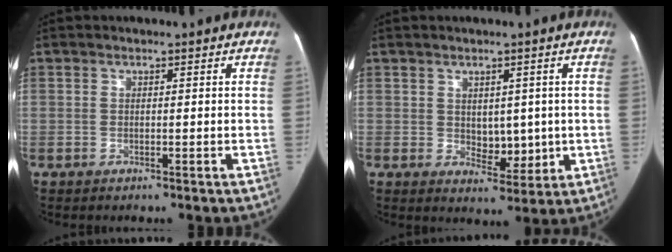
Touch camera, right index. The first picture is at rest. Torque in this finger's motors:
{"motor_torque": [0.10, 0.14, 0.05, 0.01]}